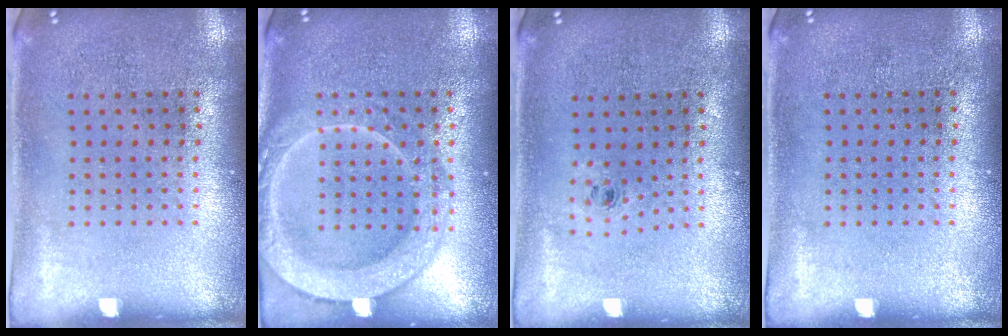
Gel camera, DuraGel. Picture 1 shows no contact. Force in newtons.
{"total": 3.8, "press": 3.8, "slide": 0.5}
{"total": 0.6, "press": 0.3, "slide": 0.5}
{"total": 0.0}